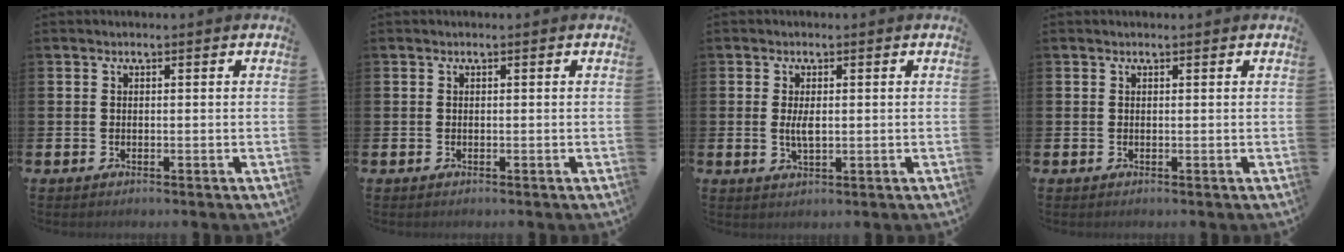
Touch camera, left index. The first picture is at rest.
{"total": 0.0}
{"total": 2.6, "force": [0.2, 1.0, 2.4], "torque": [-0.037, -0.002, 0.001]}
{"total": 0.0}